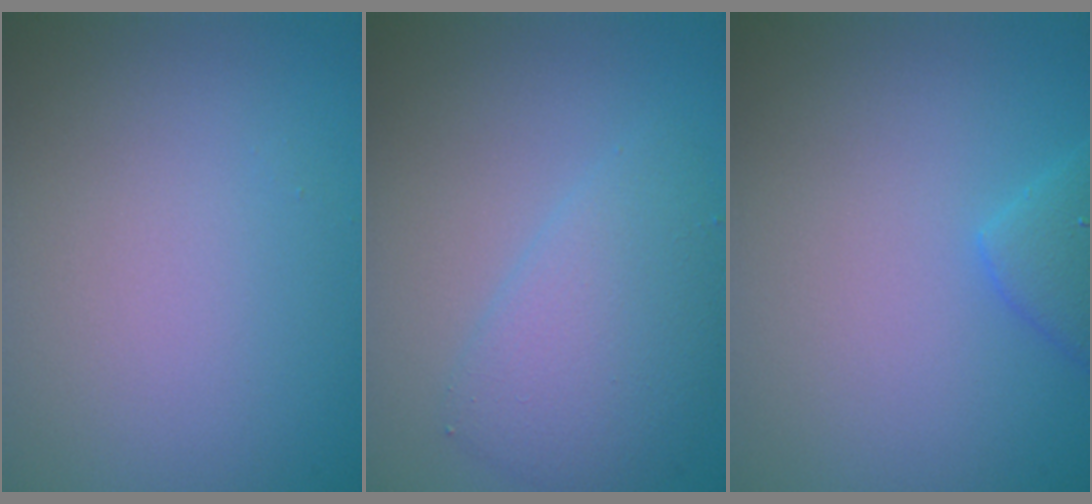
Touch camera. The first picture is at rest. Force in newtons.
{"total": 3.7, "press": 3.7, "slide": 0.2}
{"total": 2.3, "press": 2.3, "slide": 0.2}